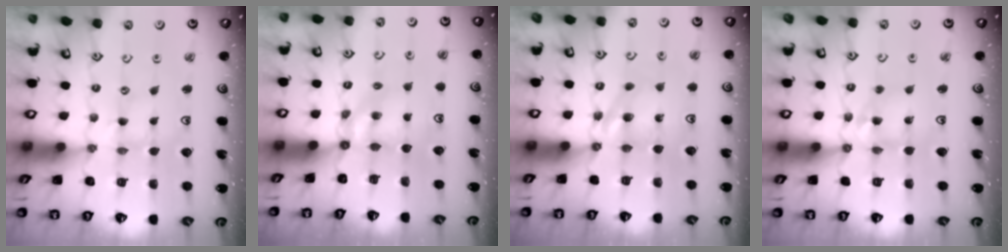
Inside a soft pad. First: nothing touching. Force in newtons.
{"total": 6.2, "press": 6.2, "slide": 0.1}
{"total": 8.5, "press": 8.4, "slide": 0.5}
{"total": 9.6, "press": 9.5, "slide": 0.9}